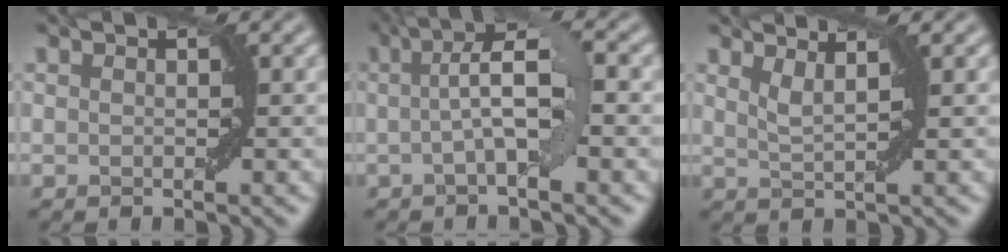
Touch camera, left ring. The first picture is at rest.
{"total": 4.7, "force": [0.2, 0.8, 4.6], "torque": [-0.081, 0.011, -0.002]}
{"total": 2.0, "force": [1.4, 0.3, 1.4], "torque": [-0.019, -0.003, 0.028]}